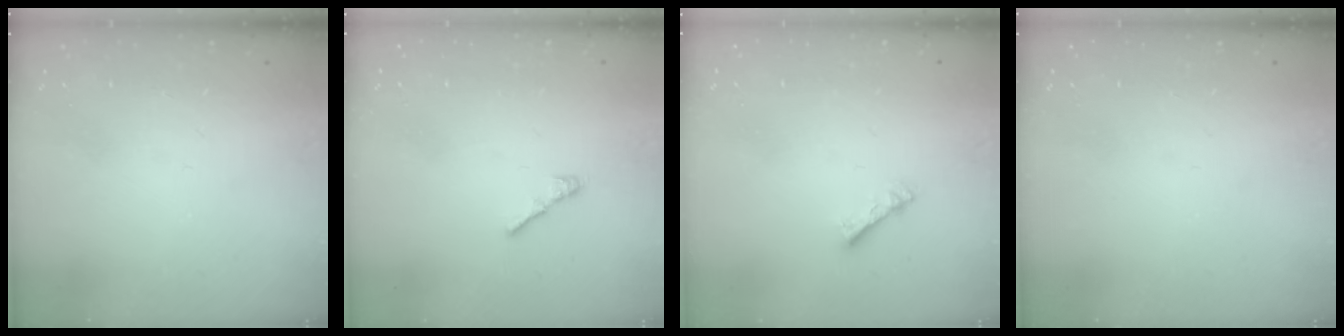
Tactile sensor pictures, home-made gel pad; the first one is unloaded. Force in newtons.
{"total": 3.0, "press": 2.9, "slide": 0.8}
{"total": 2.4, "press": 2.4, "slide": 0.4}
{"total": 0.0}